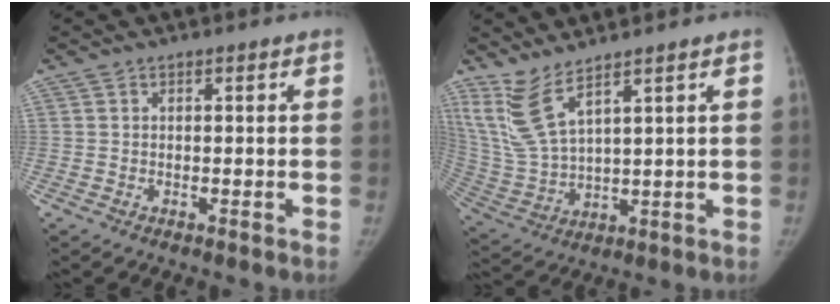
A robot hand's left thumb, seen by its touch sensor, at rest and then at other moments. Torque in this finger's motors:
{"motor_torque": [0.77, -0.41, 1.25, -1.30, 0.38]}